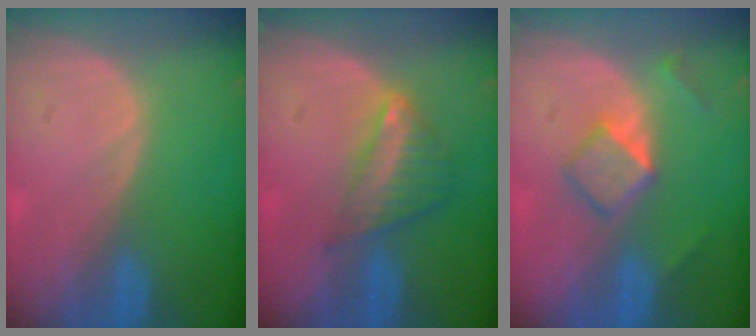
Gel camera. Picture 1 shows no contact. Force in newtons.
{"total": 6.1, "press": 5.3, "slide": 3.0}
{"total": 5.4, "press": 4.6, "slide": 2.8}